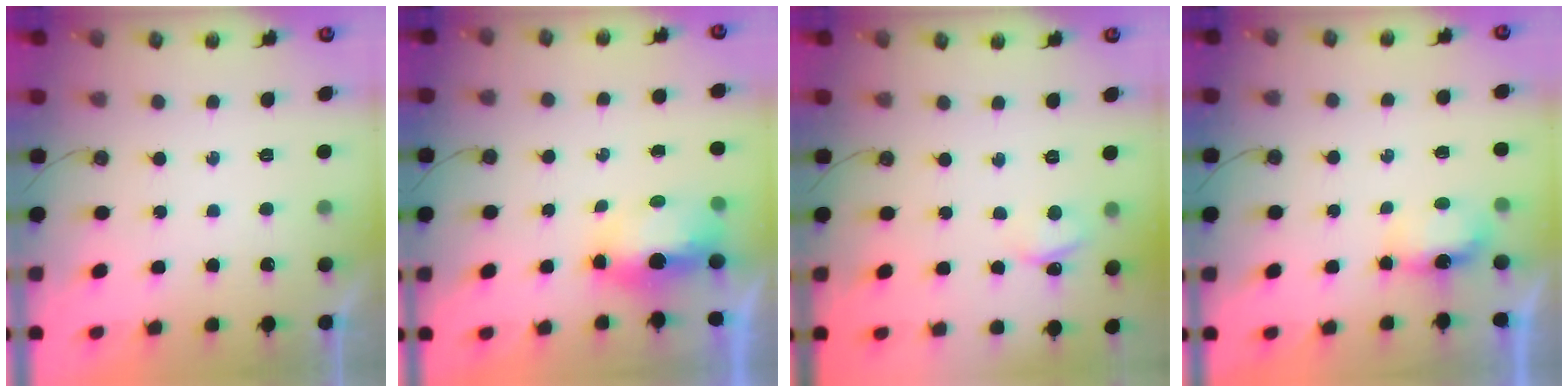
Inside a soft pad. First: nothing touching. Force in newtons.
{"total": 15.0, "press": 9.1, "slide": 11.9}
{"total": 3.7, "press": 3.7, "slide": 0.5}
{"total": 4.3, "press": 4.2, "slide": 0.7}